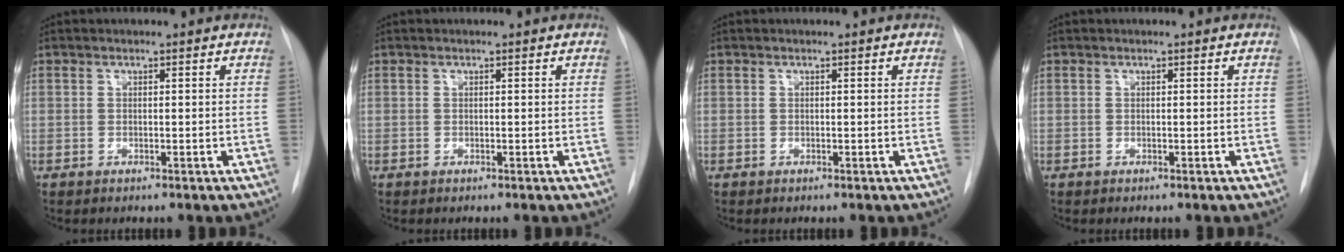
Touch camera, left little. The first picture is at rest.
{"total": 0.0}
{"total": 0.0}
{"total": 0.0}